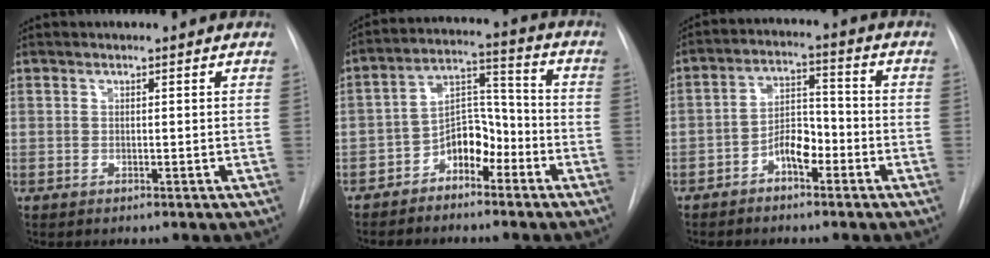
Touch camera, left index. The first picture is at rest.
{"total": 7.6, "force": [-4.5, 4.1, 4.6], "torque": [-0.083, 0.029, -0.082]}
{"total": 5.6, "force": [-3.0, 2.5, 4.0], "torque": [-0.075, 0.021, -0.055]}